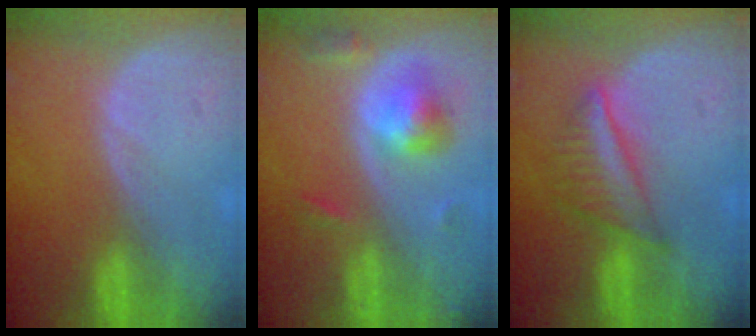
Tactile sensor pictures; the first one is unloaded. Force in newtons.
{"total": 5.6, "press": 5.3, "slide": 1.8}
{"total": 5.6, "press": 5.5, "slide": 1.1}